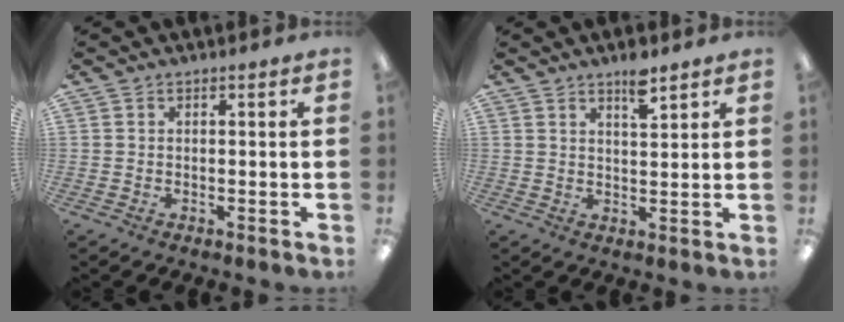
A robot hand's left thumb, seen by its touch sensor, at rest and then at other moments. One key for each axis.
{"total": 5.2, "fx": 3.8, "fy": 1.5, "fz": 3.2, "tx": -0.047, "ty": -0.019, "tz": 0.063}